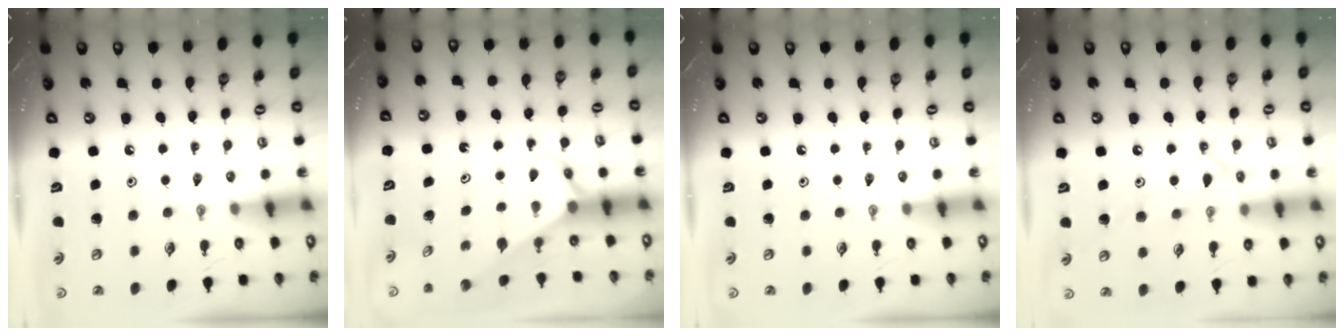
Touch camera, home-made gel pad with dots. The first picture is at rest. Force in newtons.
{"total": 2.8, "press": 2.8, "slide": 0.3}
{"total": 0.0}
{"total": 12.9, "press": 12.9, "slide": 0.9}